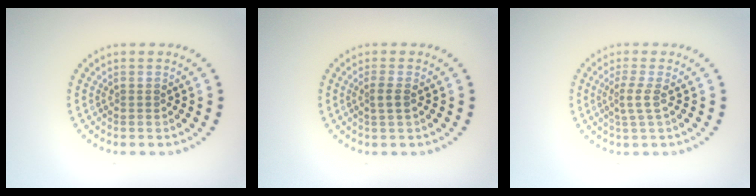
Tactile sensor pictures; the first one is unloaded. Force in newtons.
{"total": 1.3, "press": 1.1, "slide": 0.6}
{"total": 1.8, "press": 1.2, "slide": 1.3}